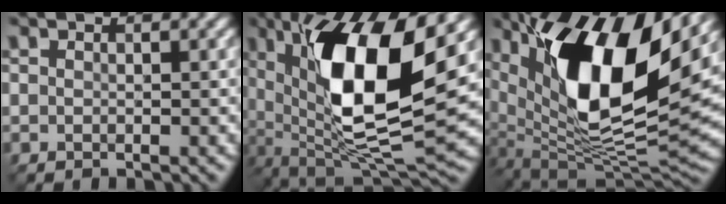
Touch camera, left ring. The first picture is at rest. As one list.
[{"total": 12.2, "force": [3.5, 3.6, 11.1], "torque": [-0.191, -0.010, 0.068]}, {"total": 13.8, "force": [6.0, 5.0, 11.3], "torque": [-0.209, -0.005, 0.110]}]